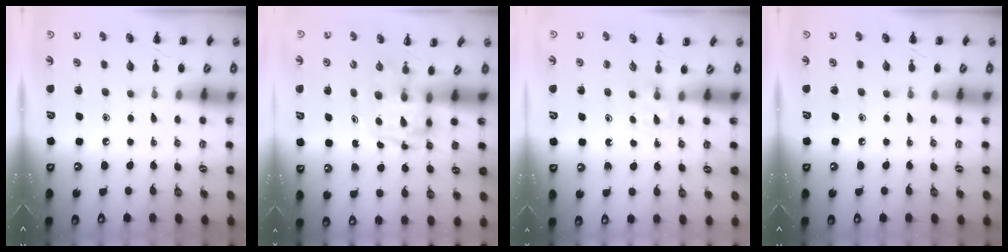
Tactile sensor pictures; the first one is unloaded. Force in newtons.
{"total": 3.4, "press": 3.3, "slide": 0.5}
{"total": 2.2, "press": 2.0, "slide": 0.9}
{"total": 0.0}